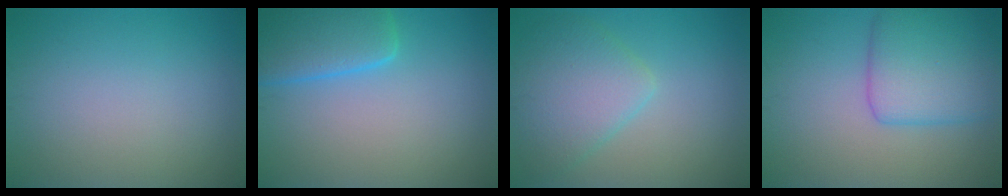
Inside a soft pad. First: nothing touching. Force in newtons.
{"total": 5.7, "press": 5.7, "slide": 0.5}
{"total": 4.9, "press": 4.9, "slide": 0.2}
{"total": 5.8, "press": 5.8, "slide": 0.1}